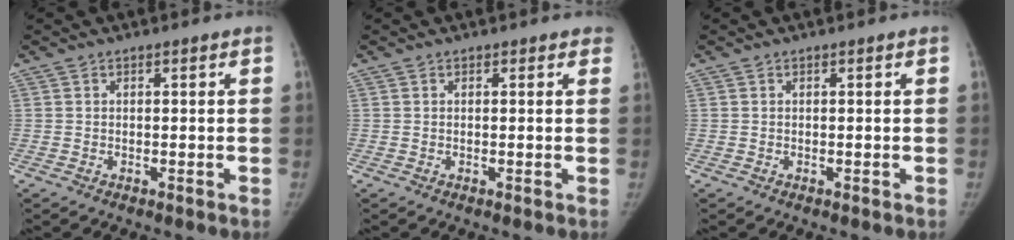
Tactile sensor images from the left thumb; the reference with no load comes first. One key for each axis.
{"total": 1.3, "fx": 1.0, "fy": 0.6, "fz": 0.4, "tx": 0.008, "ty": -0.002, "tz": 0.001}
{"total": 0.0}